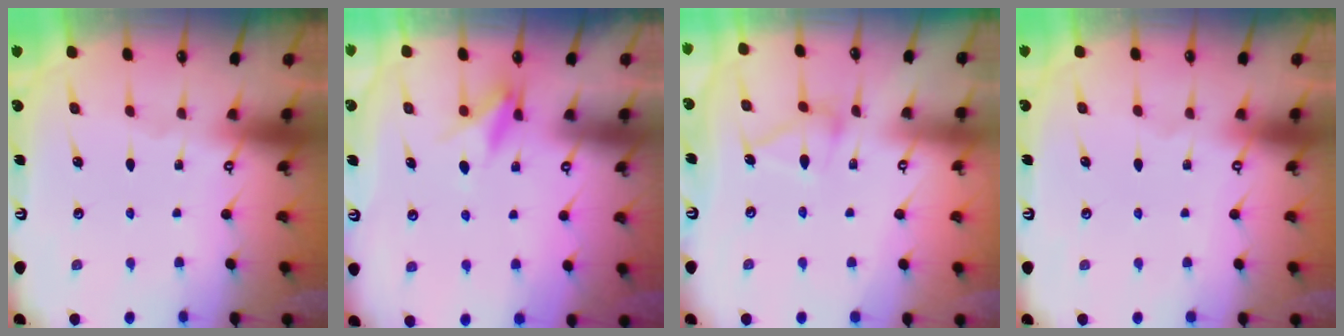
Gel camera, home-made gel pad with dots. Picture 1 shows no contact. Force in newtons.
{"total": 8.4, "press": 8.3, "slide": 1.5}
{"total": 11.7, "press": 11.7, "slide": 0.3}
{"total": 3.9, "press": 3.9, "slide": 0.1}